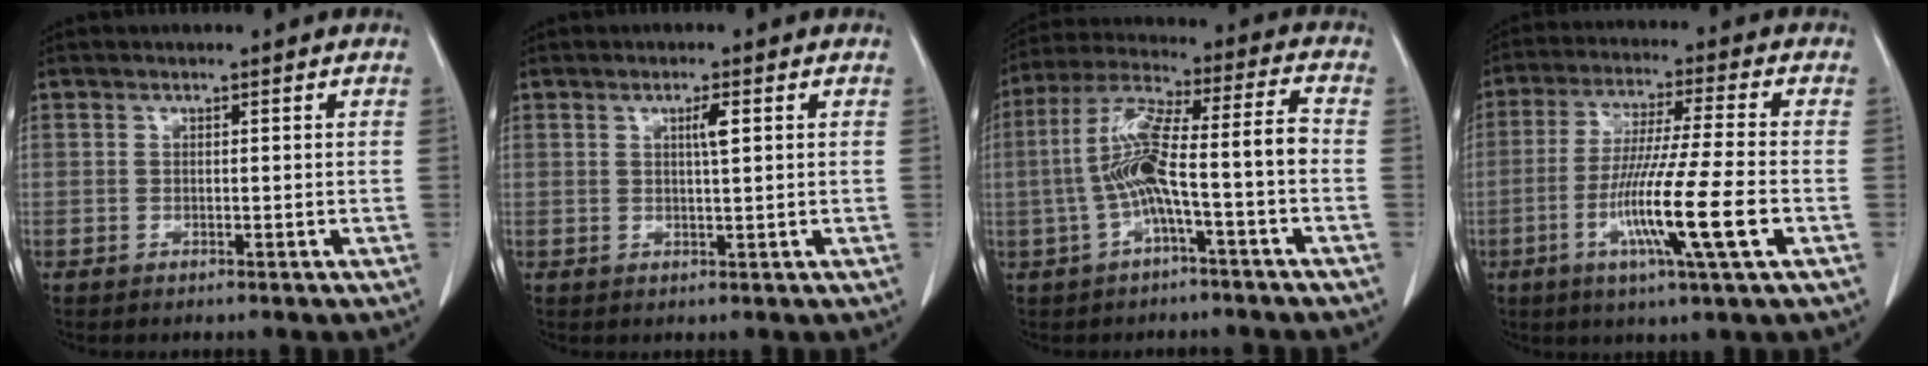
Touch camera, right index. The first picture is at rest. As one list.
[{"total": 2.1, "force": [0.8, 0.1, 2.0], "torque": [-0.035, 0.001, 0.012]}, {"total": 11.5, "force": [-2.4, 1.0, 11.2], "torque": [-0.221, 0.038, -0.043]}, {"total": 13.1, "force": [-4.1, -0.8, 12.4], "torque": [-0.236, -0.020, -0.078]}]